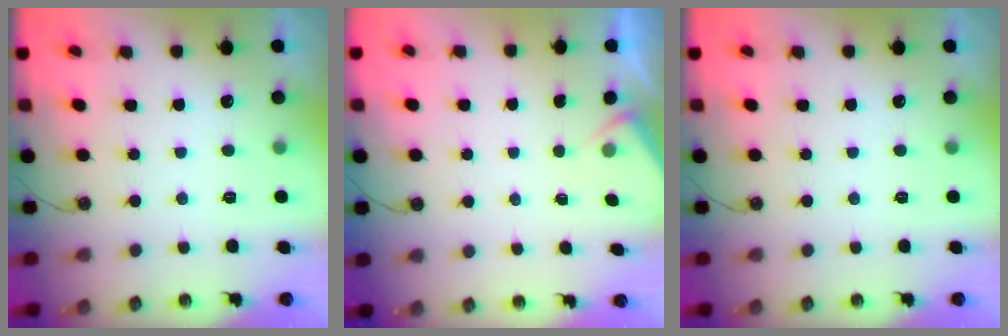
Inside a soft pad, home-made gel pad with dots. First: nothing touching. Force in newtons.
{"total": 2.0, "press": 1.9, "slide": 0.4}
{"total": 0.0}